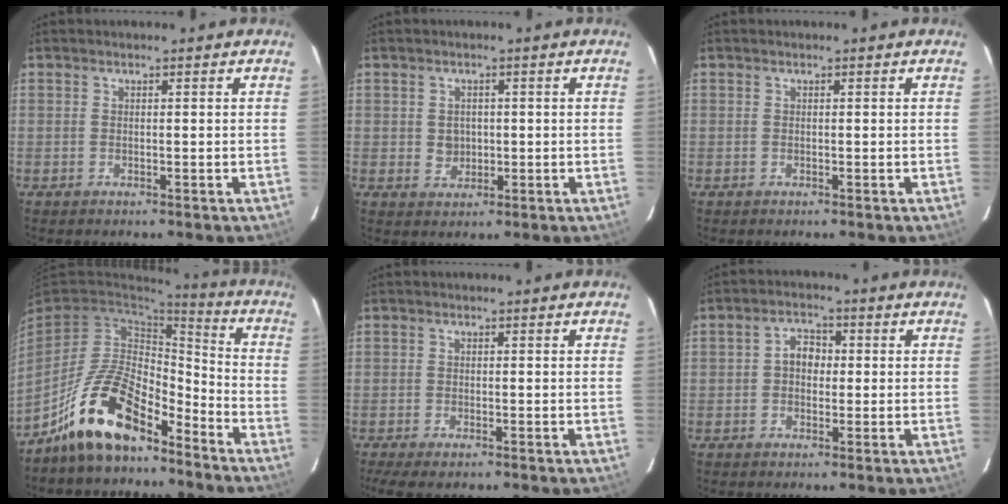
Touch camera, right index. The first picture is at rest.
{"total": 3.2, "force": [0.0, 3.0, 1.1], "torque": [-0.020, 0.005, 0.005]}
{"total": 0.0}
{"total": 15.0, "force": [-10.7, 6.0, 8.6], "torque": [-0.178, 0.016, -0.195]}
{"total": 4.5, "force": [-3.3, 1.1, 2.8], "torque": [-0.067, -0.020, -0.059]}
{"total": 3.8, "force": [0.0, 3.0, 2.3], "torque": [-0.042, 0.016, -0.002]}